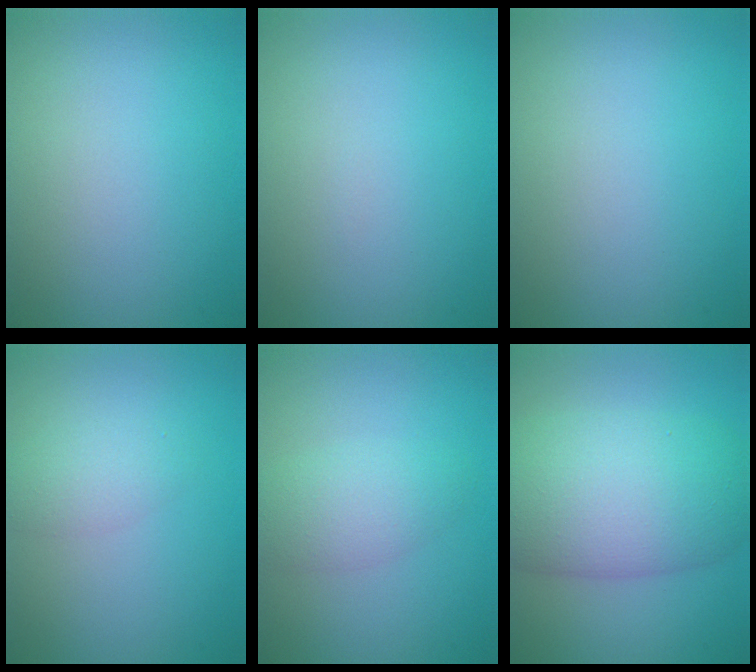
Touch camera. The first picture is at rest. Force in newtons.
{"total": 0.0}
{"total": 0.0}
{"total": 2.0, "press": 2.0, "slide": 0.1}
{"total": 2.8, "press": 2.8, "slide": 0.1}
{"total": 9.9, "press": 9.9, "slide": 0.3}